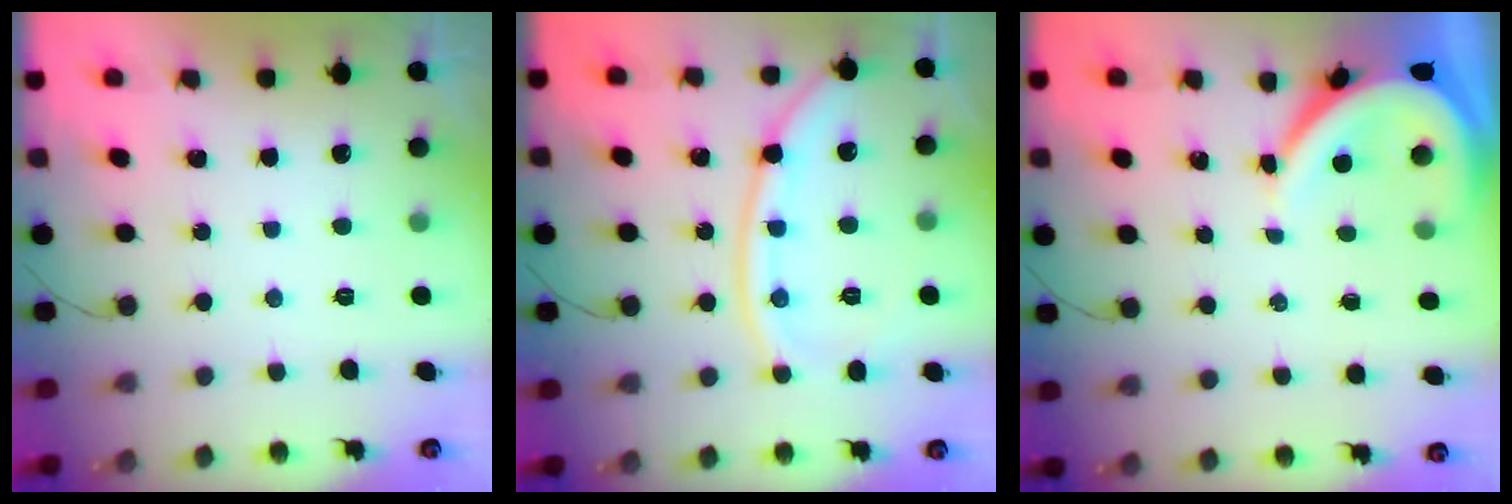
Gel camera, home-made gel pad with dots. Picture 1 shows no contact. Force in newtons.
{"total": 12.8, "press": 12.8, "slide": 0.9}
{"total": 8.0, "press": 7.9, "slide": 1.0}